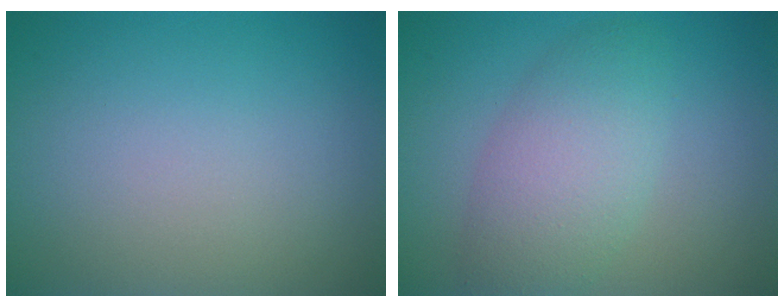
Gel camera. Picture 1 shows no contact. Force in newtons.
{"total": 5.1, "press": 5.1, "slide": 0.3}